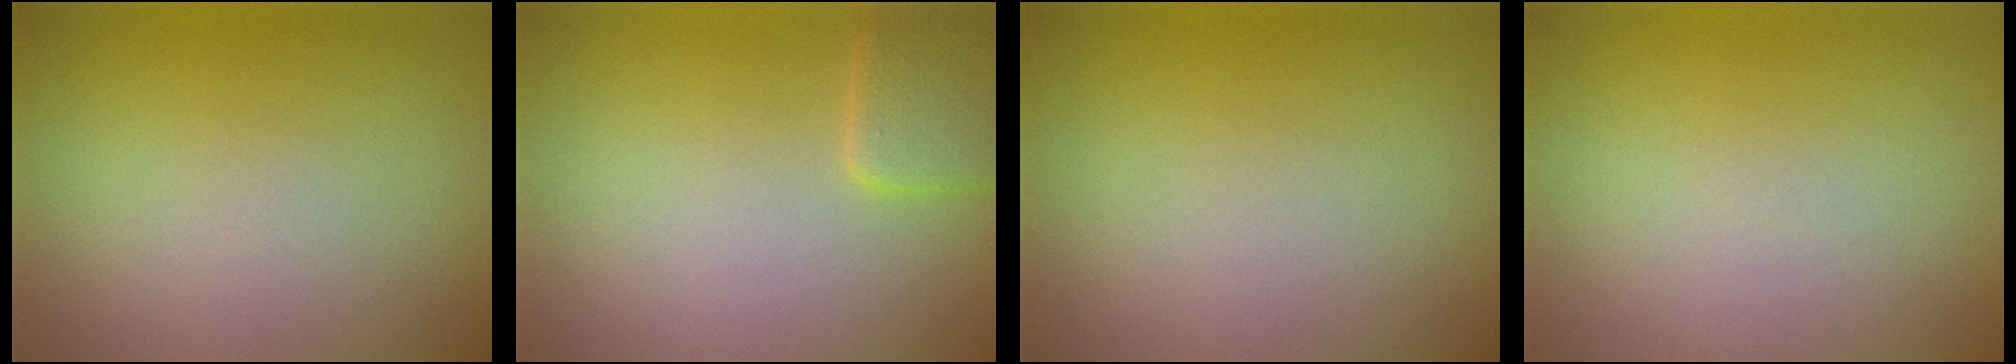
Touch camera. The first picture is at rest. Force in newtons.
{"total": 2.5, "press": 2.5, "slide": 0.1}
{"total": 0.0}
{"total": 0.0}